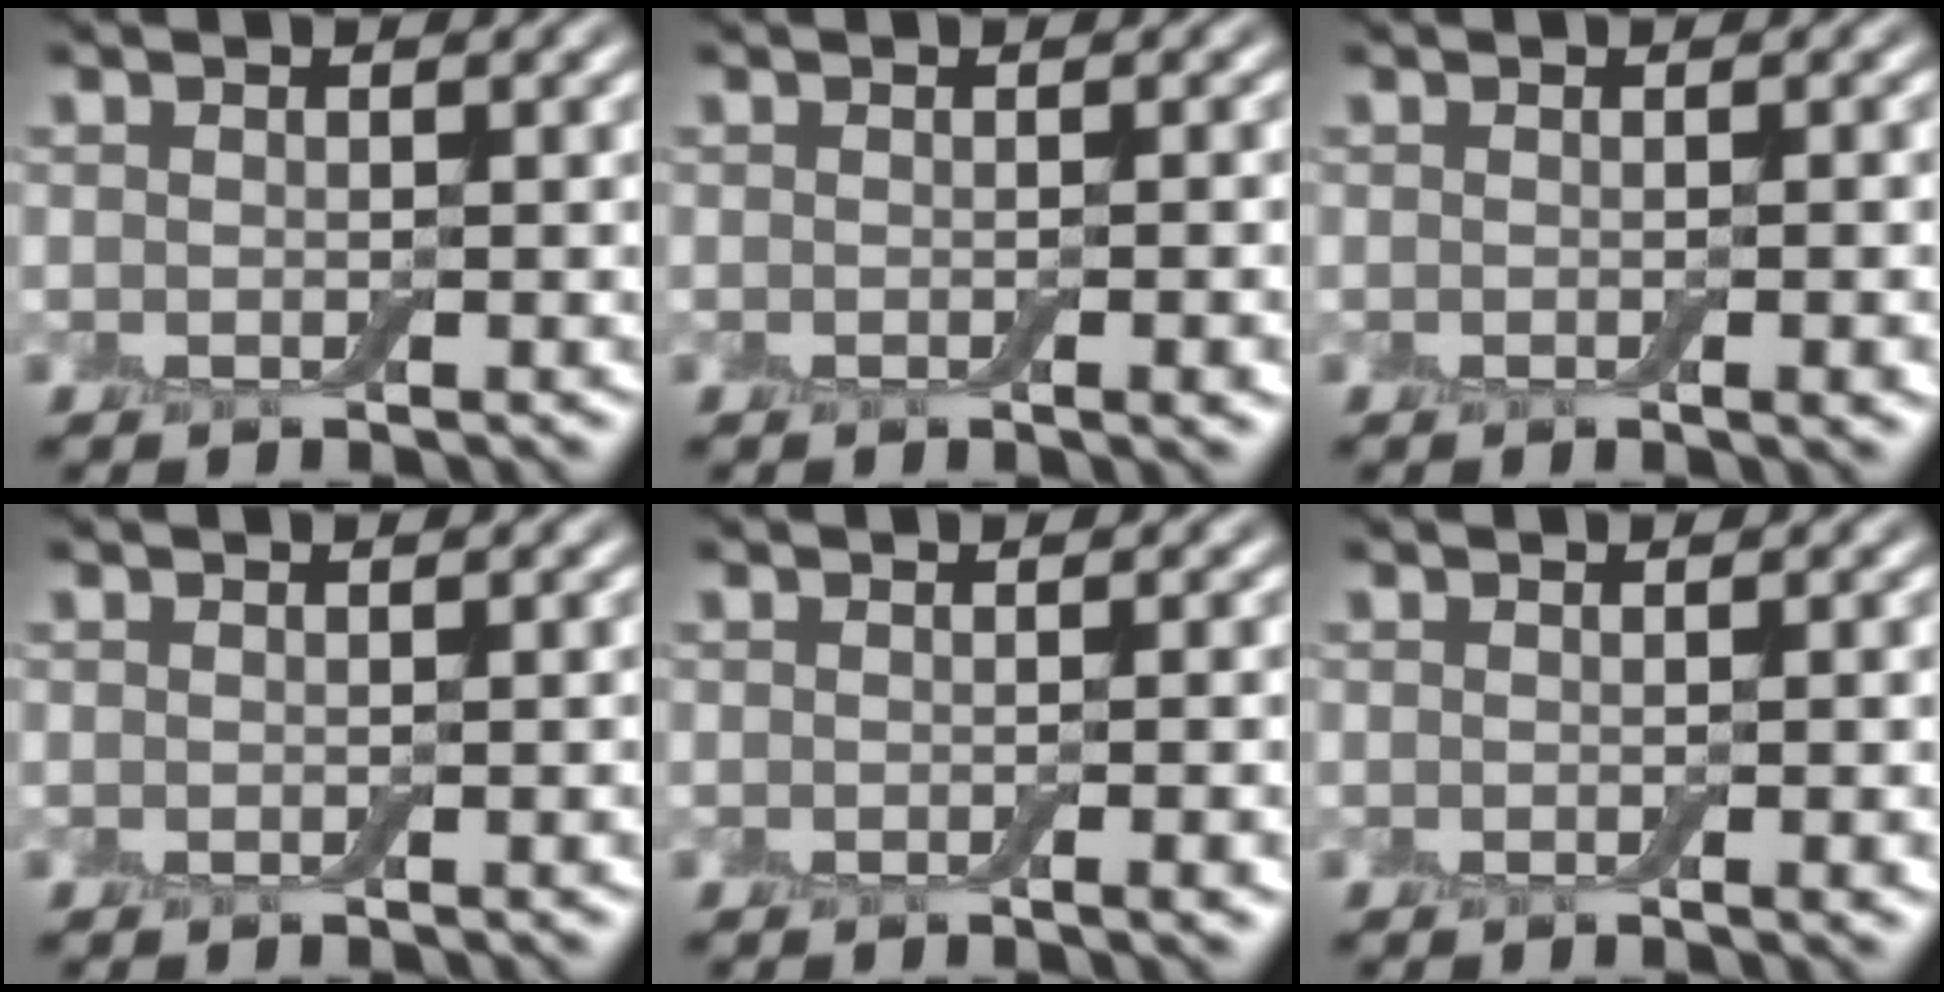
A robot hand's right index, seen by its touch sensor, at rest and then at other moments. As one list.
[{"total": 2.0, "force": [-0.4, 0.5, 1.9], "torque": [-0.018, -0.001, -0.004]}, {"total": 2.0, "force": [-0.3, 0.5, 1.9], "torque": [-0.018, -0.001, -0.003]}, {"total": 1.0, "force": [-0.2, 0.2, 0.9], "torque": [-0.009, 0.001, -0.002]}, {"total": 2.3, "force": [-0.5, 0.6, 2.1], "torque": [-0.018, 0.001, -0.006]}, {"total": 1.6, "force": [-0.3, 0.3, 1.5], "torque": [-0.016, -0.002, -0.004]}]